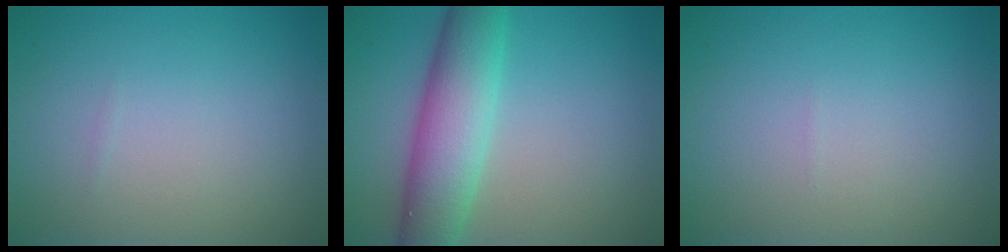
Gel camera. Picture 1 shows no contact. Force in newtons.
{"total": 6.9, "press": 6.9, "slide": 0.2}
{"total": 0.0}